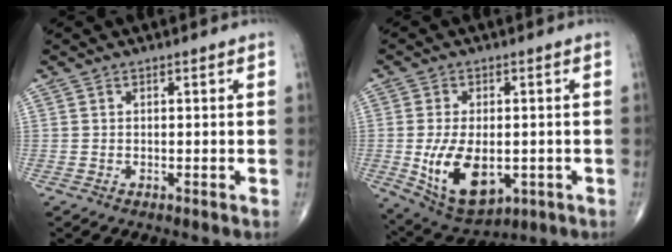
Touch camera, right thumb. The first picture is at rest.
{"total": 13.3, "force": [-2.5, 7.6, 10.7], "torque": [-0.174, -0.007, -0.022]}